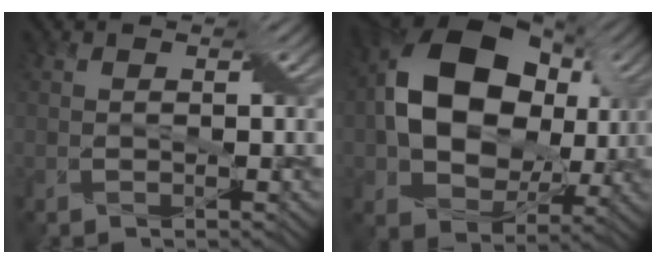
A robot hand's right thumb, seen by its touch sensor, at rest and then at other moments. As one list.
[{"total": 17.2, "force": [2.4, 12.5, 11.6], "torque": [-0.219, 0.005, 0.047]}]